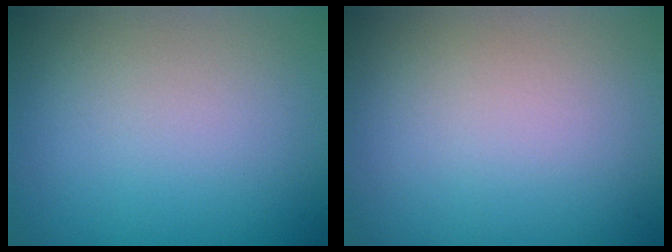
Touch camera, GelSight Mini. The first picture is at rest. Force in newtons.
{"total": 0.0}